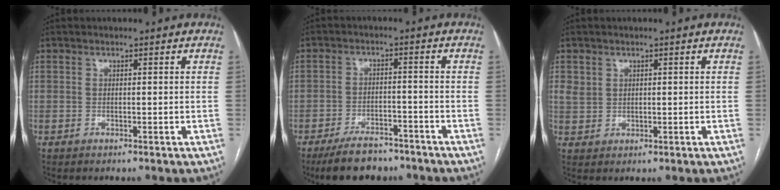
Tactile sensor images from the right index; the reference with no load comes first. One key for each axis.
{"total": 8.2, "fx": -6.7, "fy": 3.2, "fz": 3.5, "tx": -0.058, "ty": -0.005, "tz": -0.111}
{"total": 2.6, "fx": 1.2, "fy": 2.2, "fz": 0.8, "tx": -0.015, "ty": 0.005, "tz": 0.027}